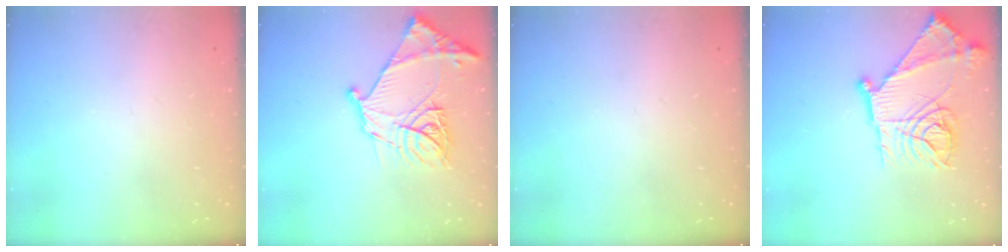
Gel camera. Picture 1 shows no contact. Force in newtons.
{"total": 19.4, "press": 19.3, "slide": 2.0}
{"total": 0.0}
{"total": 22.2, "press": 22.1, "slide": 2.3}